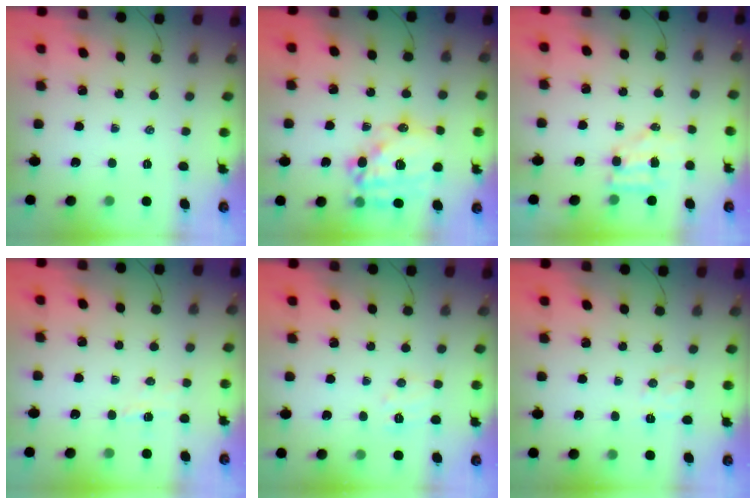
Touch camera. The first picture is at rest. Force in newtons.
{"total": 18.4, "press": 18.1, "slide": 3.4}
{"total": 5.3, "press": 5.2, "slide": 0.7}
{"total": 3.0, "press": 2.8, "slide": 0.9}
{"total": 5.1, "press": 4.9, "slide": 1.1}
{"total": 5.1, "press": 4.9, "slide": 1.4}